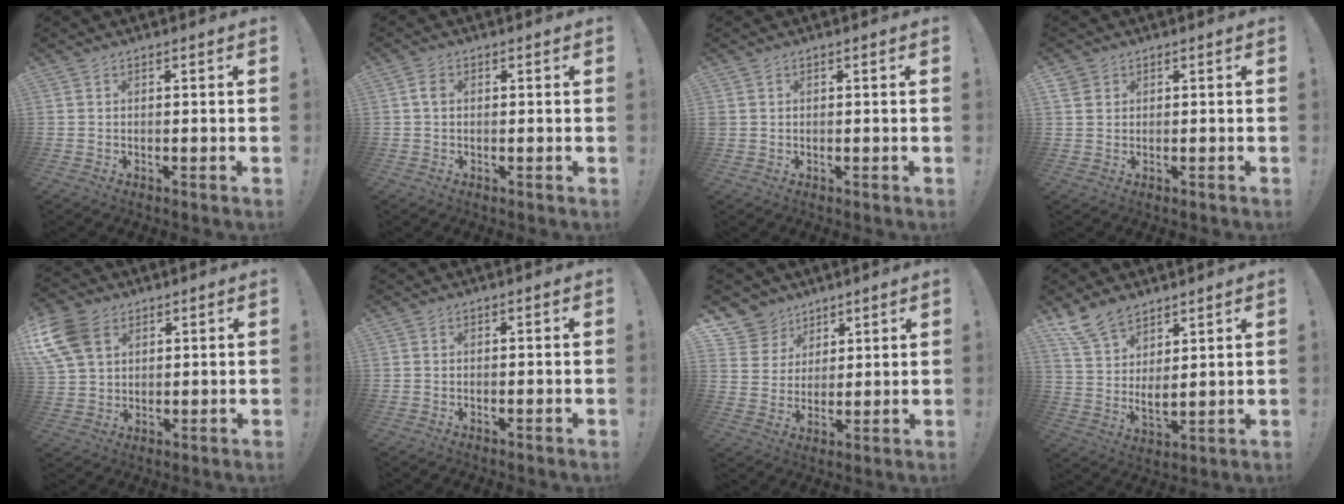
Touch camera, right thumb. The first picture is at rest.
{"total": 2.4, "force": [0.3, 1.6, 1.8], "torque": [-0.028, 0.004, 0.004]}
{"total": 1.0, "force": [0.2, 0.9, 0.2], "torque": [-0.011, 0.005, 0.006]}
{"total": 3.0, "force": [1.4, 2.5, 0.8], "torque": [-0.019, -0.001, 0.027]}
{"total": 13.0, "force": [5.2, 9.5, 7.2], "torque": [-0.143, -0.015, 0.106]}
{"total": 0.0}
{"total": 8.9, "force": [5.7, 6.8, 1.0], "torque": [-0.019, -0.047, 0.116]}
{"total": 10.5, "force": [8.8, 4.4, 3.8], "torque": [-0.099, -0.047, 0.173]}